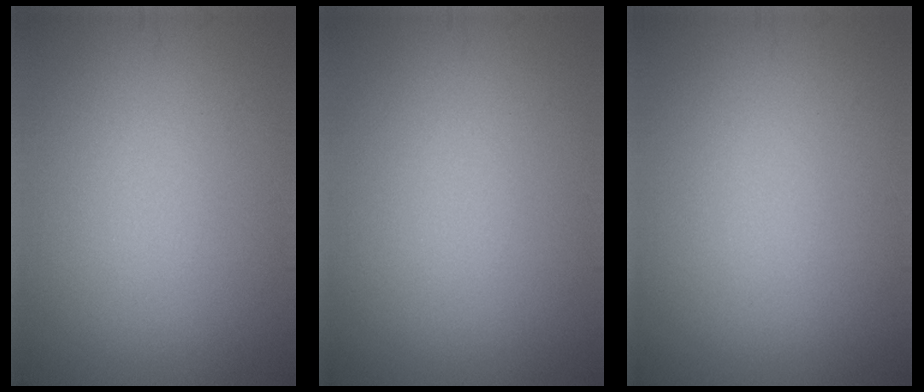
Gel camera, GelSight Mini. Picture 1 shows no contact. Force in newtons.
{"total": 0.0}
{"total": 0.0}